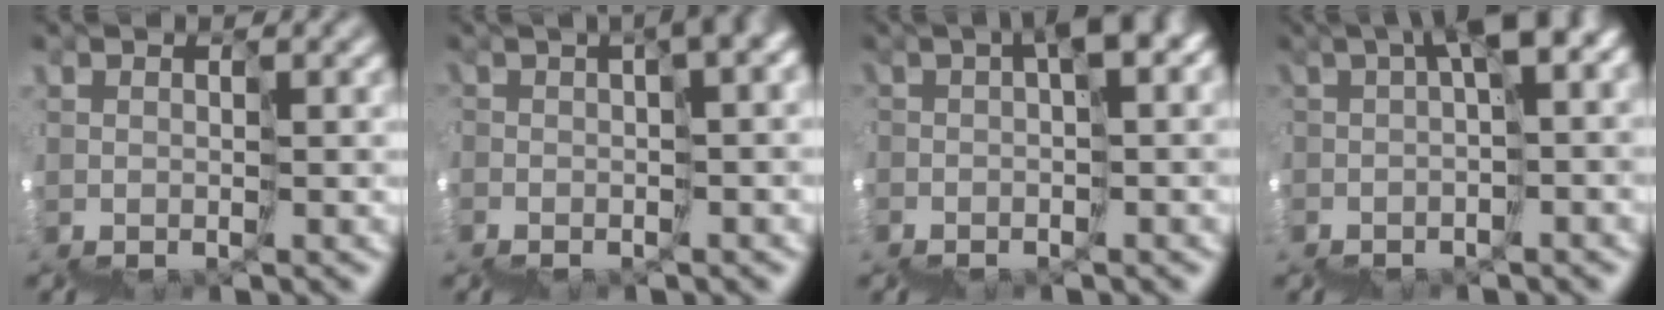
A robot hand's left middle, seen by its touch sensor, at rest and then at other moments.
{"total": 7.9, "force": [0.3, 2.7, 7.4], "torque": [-0.084, 0.022, 0.024]}
{"total": 5.0, "force": [0.1, 1.2, 4.9], "torque": [-0.083, 0.018, -0.001]}
{"total": 6.9, "force": [0.1, 1.8, 6.7], "torque": [-0.106, 0.018, 0.011]}